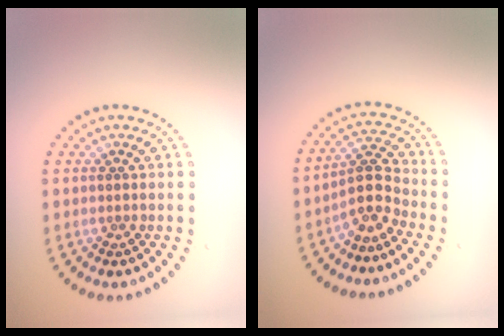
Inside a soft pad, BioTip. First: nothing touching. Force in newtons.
{"total": 2.9, "press": 2.4, "slide": 1.7}